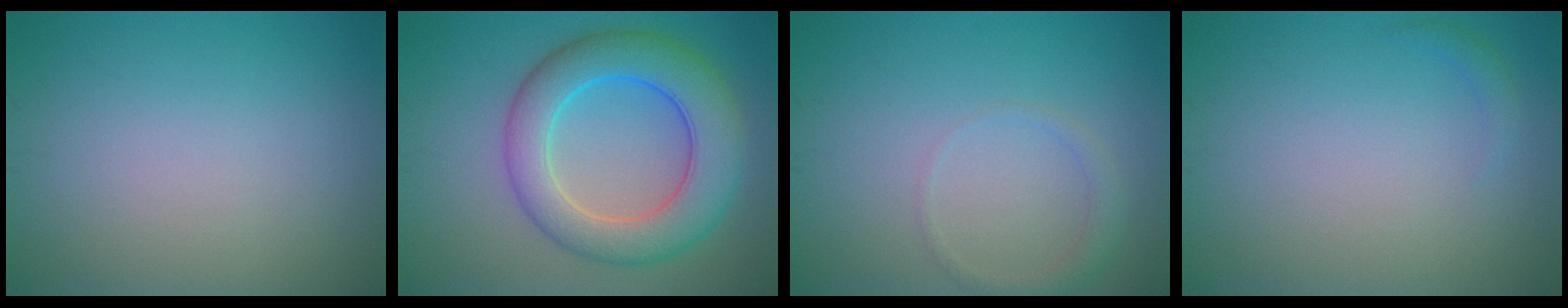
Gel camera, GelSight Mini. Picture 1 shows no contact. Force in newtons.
{"total": 8.1, "press": 8.1, "slide": 0.1}
{"total": 1.4, "press": 1.4, "slide": 0.0}
{"total": 0.8, "press": 0.8, "slide": 0.1}